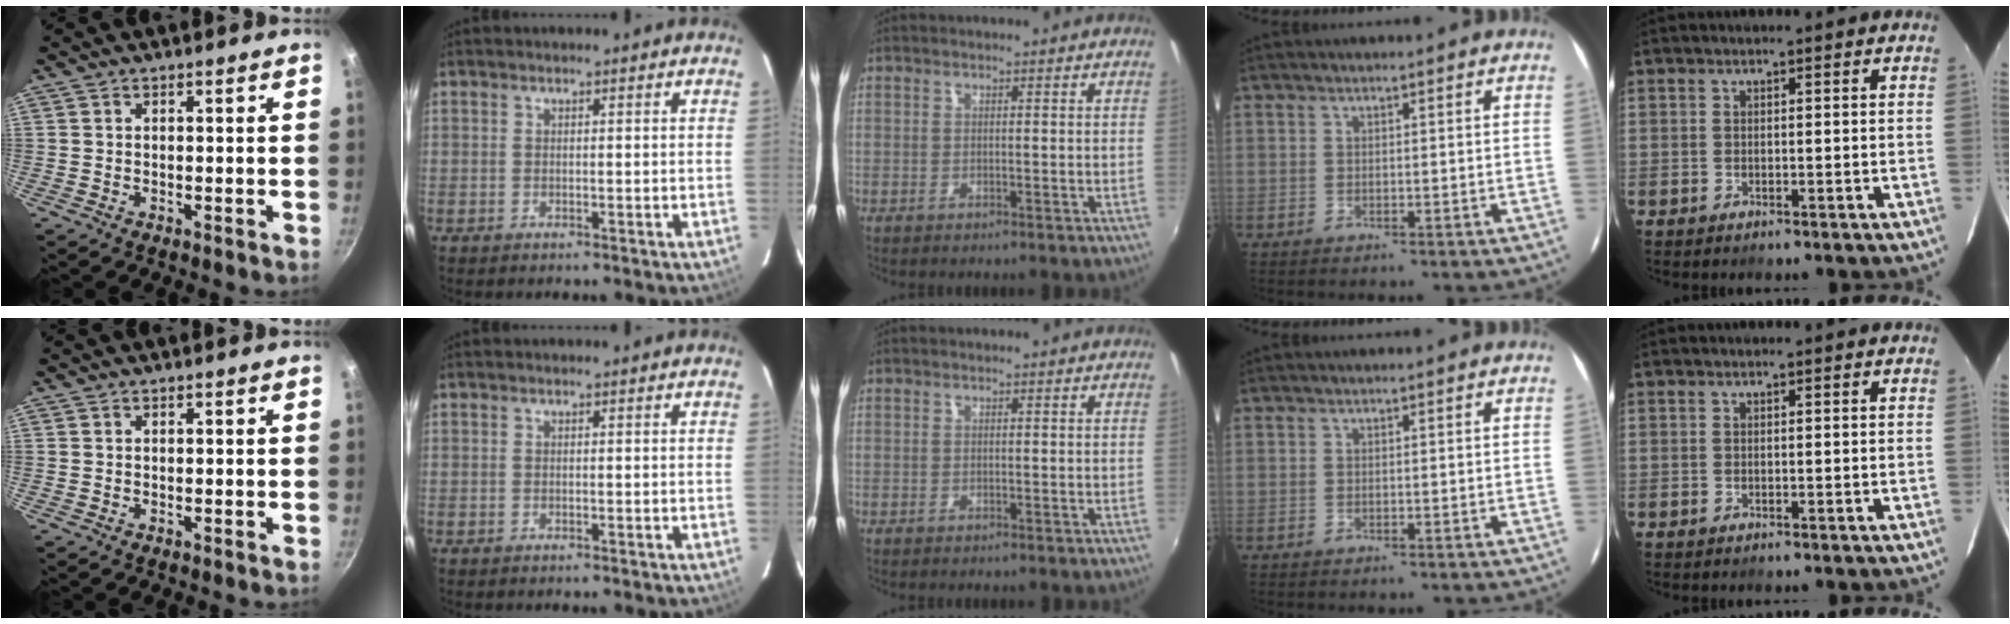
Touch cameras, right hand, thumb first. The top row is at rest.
{}